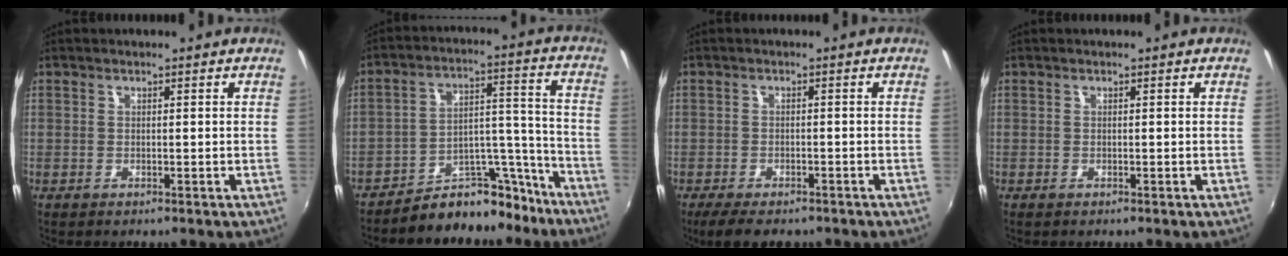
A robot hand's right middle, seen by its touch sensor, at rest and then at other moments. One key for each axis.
{"total": 12.3, "fx": -10.8, "fy": 5.0, "fz": 2.9, "tx": -0.024, "ty": 0.061, "tz": -0.155}
{"total": 6.5, "fx": -5.0, "fy": 2.4, "fz": 3.3, "tx": -0.078, "ty": -0.020, "tz": -0.083}
{"total": 0.0}